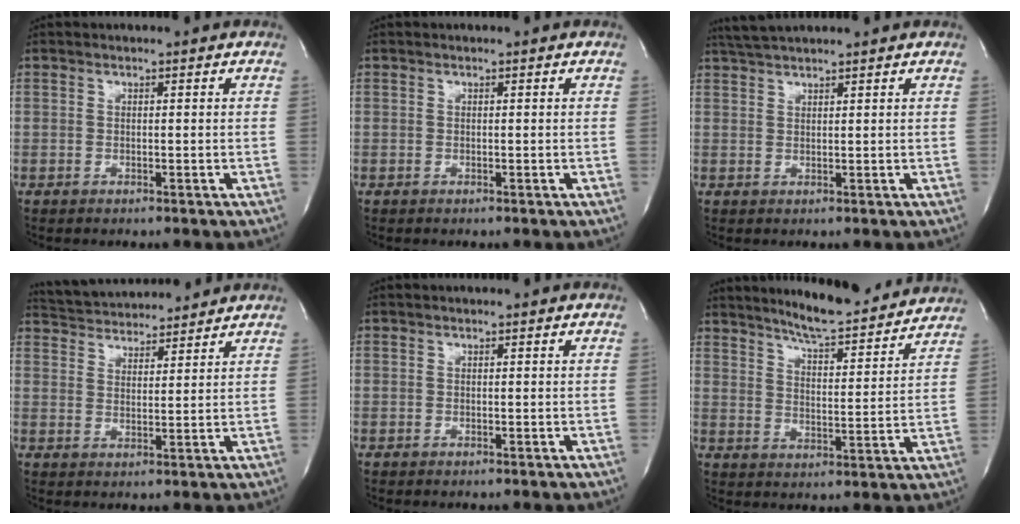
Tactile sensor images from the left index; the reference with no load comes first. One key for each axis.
{"total": 0.0}
{"total": 4.3, "fx": 4.0, "fy": -0.2, "fz": 1.7, "tx": -0.033, "ty": 0.027, "tz": 0.077}
{"total": 11.6, "fx": 11.1, "fy": 1.9, "fz": 2.8, "tx": -0.052, "ty": 0.024, "tz": 0.173}
{"total": 0.0}
{"total": 14.9, "fx": 13.8, "fy": 1.4, "fz": 5.6, "tx": -0.085, "ty": -0.009, "tz": 0.191}